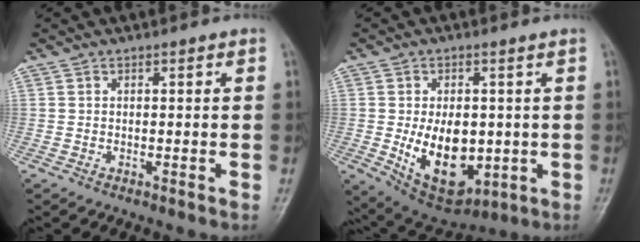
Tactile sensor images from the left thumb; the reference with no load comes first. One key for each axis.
{"total": 13.3, "fx": -1.1, "fy": 8.1, "fz": 10.4, "tx": -0.132, "ty": -0.012, "tz": 0.009}